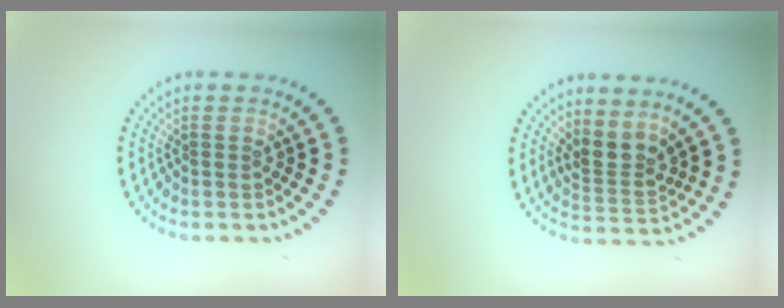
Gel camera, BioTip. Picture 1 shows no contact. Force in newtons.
{"total": 2.6, "press": 1.9, "slide": 1.8}